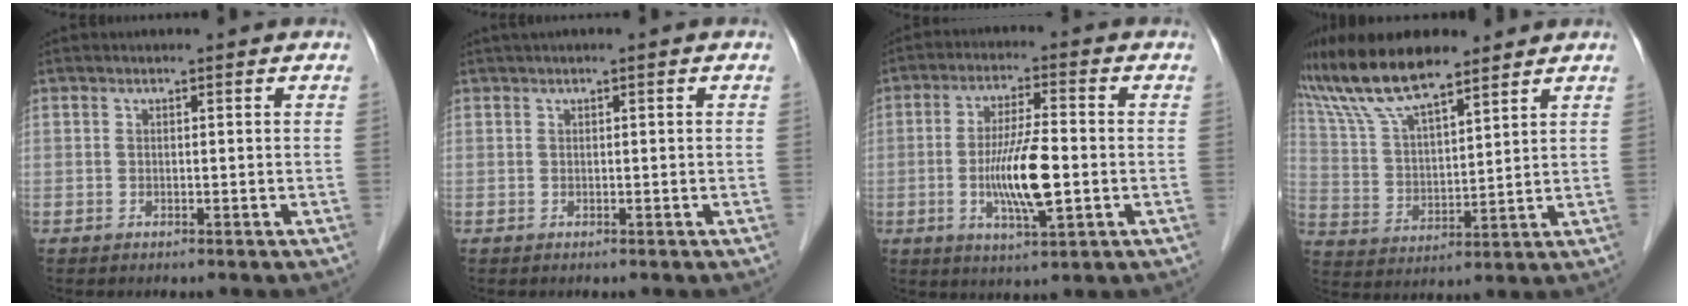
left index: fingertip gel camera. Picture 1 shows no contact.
{"total": 0.7, "force": [0.3, 0.0, 0.6], "torque": [-0.014, 0.011, 0.007]}
{"total": 9.3, "force": [-1.8, 1.3, 9.0], "torque": [-0.172, -0.010, -0.037]}
{"total": 13.0, "force": [10.7, 2.6, 6.8], "torque": [-0.147, 0.019, 0.207]}